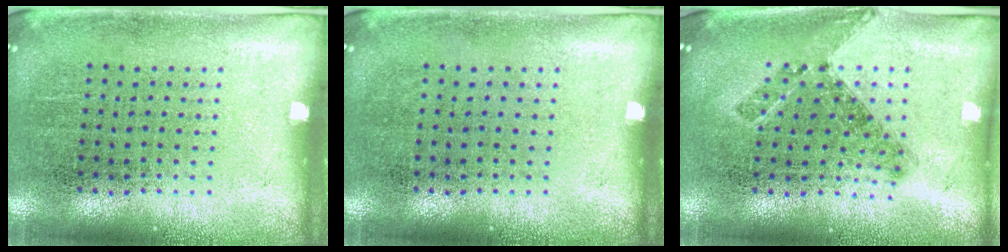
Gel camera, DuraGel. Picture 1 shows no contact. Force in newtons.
{"total": 0.0}
{"total": 0.7, "press": 0.7, "slide": 0.3}